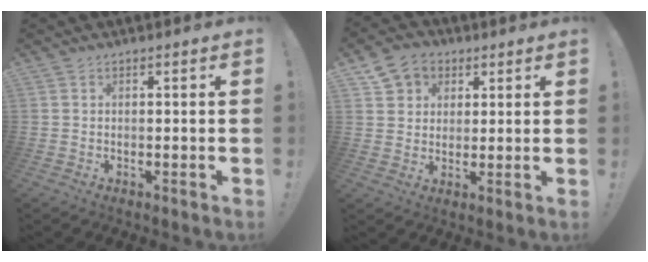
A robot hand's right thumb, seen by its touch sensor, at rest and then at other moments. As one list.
[{"total": 7.7, "force": [3.4, 6.6, 2.0], "torque": [-0.030, -0.015, 0.072]}]